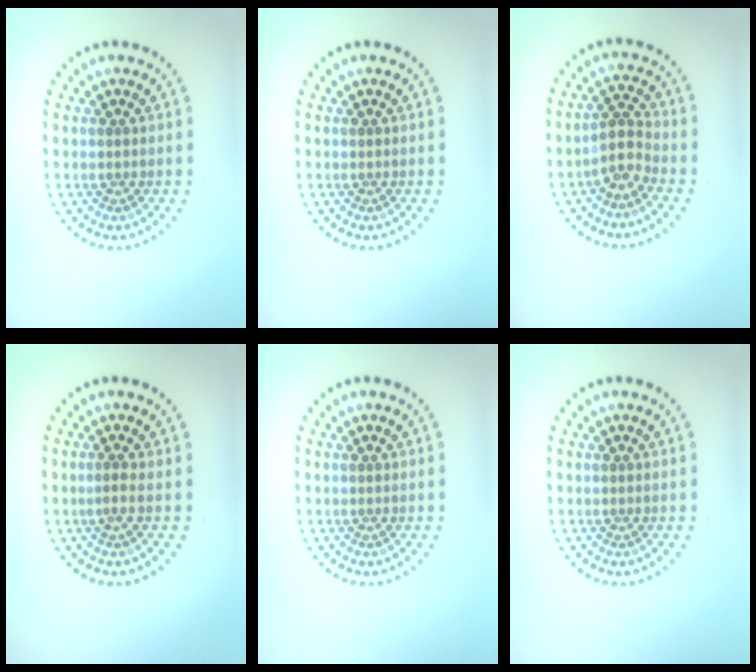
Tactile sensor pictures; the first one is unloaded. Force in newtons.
{"total": 0.0}
{"total": 2.5, "press": 1.8, "slide": 1.7}
{"total": 0.7, "press": 0.3, "slide": 0.6}
{"total": 0.0}
{"total": 0.0}